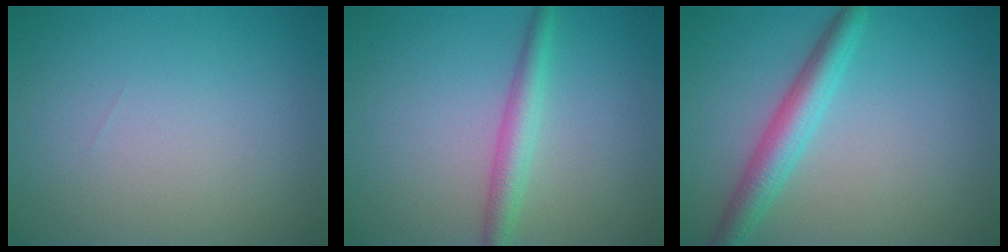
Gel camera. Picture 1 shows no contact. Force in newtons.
{"total": 2.7, "press": 2.7, "slide": 0.0}
{"total": 3.9, "press": 3.9, "slide": 0.1}